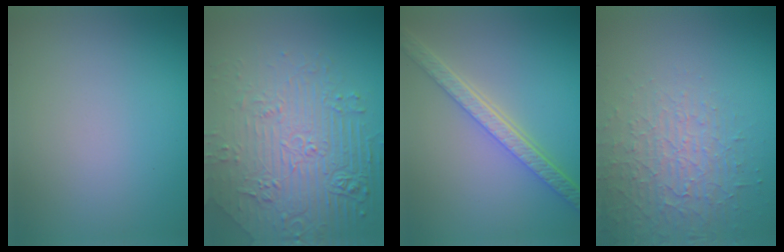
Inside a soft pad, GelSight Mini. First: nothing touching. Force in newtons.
{"total": 8.9, "press": 6.1, "slide": 6.5}
{"total": 5.5, "press": 4.3, "slide": 3.4}
{"total": 4.2, "press": 3.8, "slide": 1.9}